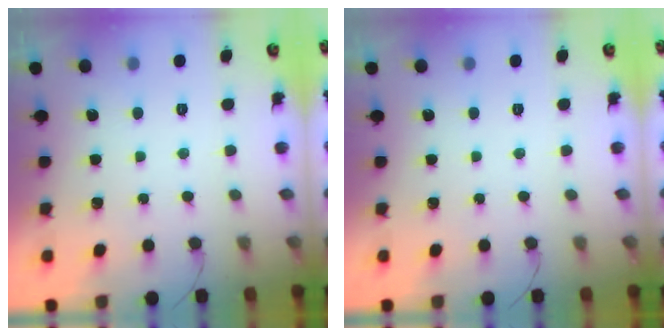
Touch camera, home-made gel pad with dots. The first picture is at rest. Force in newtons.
{"total": 0.0}